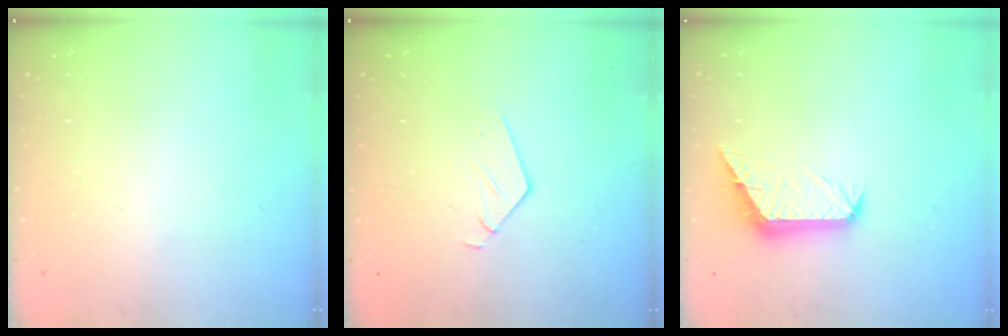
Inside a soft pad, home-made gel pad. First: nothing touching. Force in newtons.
{"total": 4.2, "press": 4.2, "slide": 0.3}
{"total": 10.8, "press": 10.8, "slide": 0.4}